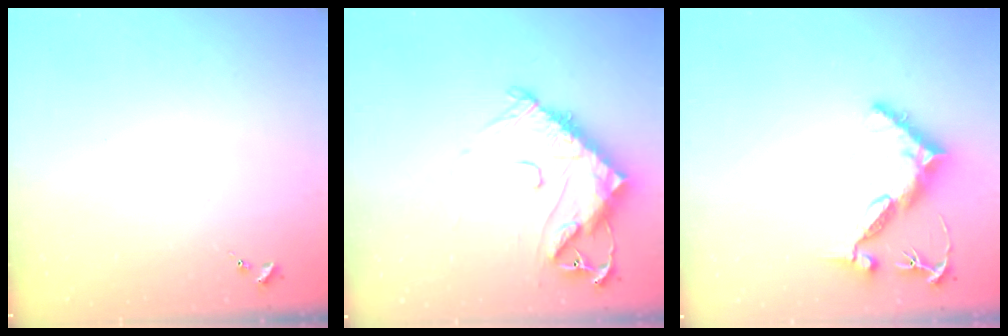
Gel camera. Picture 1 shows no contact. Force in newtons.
{"total": 14.6, "press": 14.5, "slide": 1.1}
{"total": 10.7, "press": 10.6, "slide": 0.9}